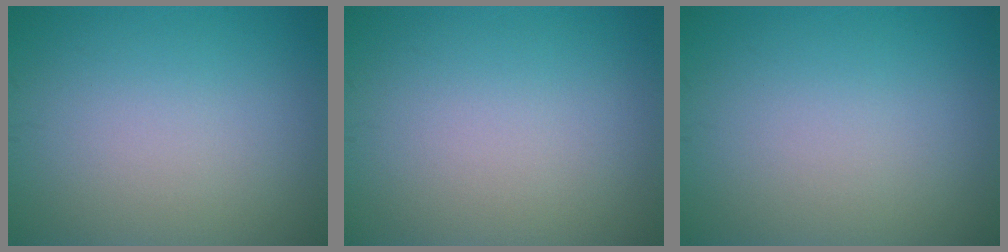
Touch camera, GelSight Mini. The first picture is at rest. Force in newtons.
{"total": 0.0}
{"total": 0.0}